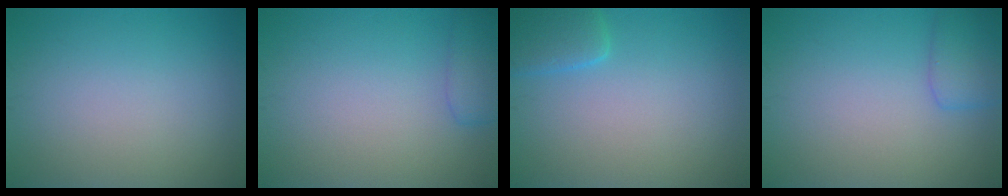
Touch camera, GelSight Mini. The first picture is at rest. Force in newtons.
{"total": 2.3, "press": 2.3, "slide": 0.2}
{"total": 2.6, "press": 2.6, "slide": 0.3}
{"total": 2.4, "press": 2.4, "slide": 0.1}